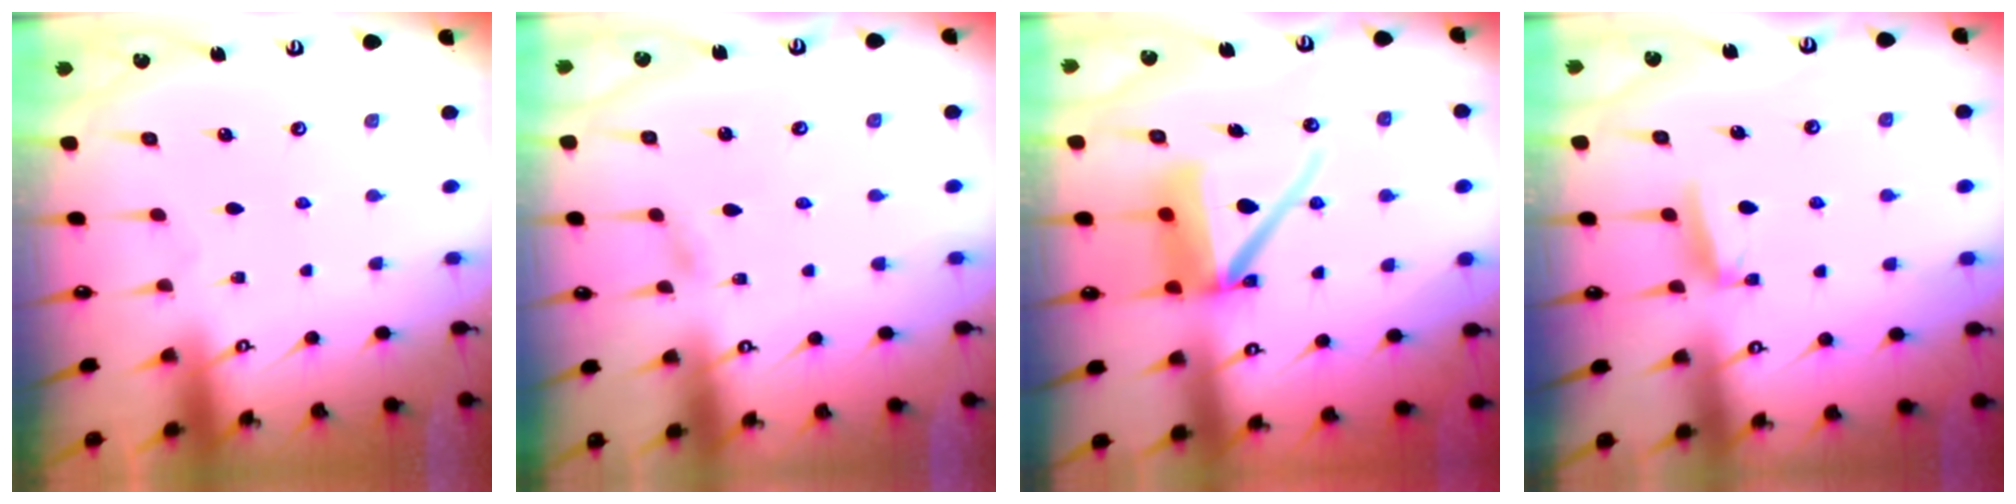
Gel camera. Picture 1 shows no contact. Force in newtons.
{"total": 3.0, "press": 3.0, "slide": 0.3}
{"total": 11.1, "press": 11.0, "slide": 1.5}
{"total": 5.3, "press": 5.2, "slide": 0.8}